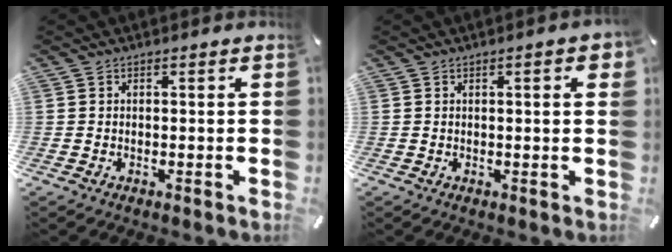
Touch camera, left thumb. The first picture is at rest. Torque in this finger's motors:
{"motor_torque": [-0.18, -0.27, 0.14, 0.27, 0.02]}